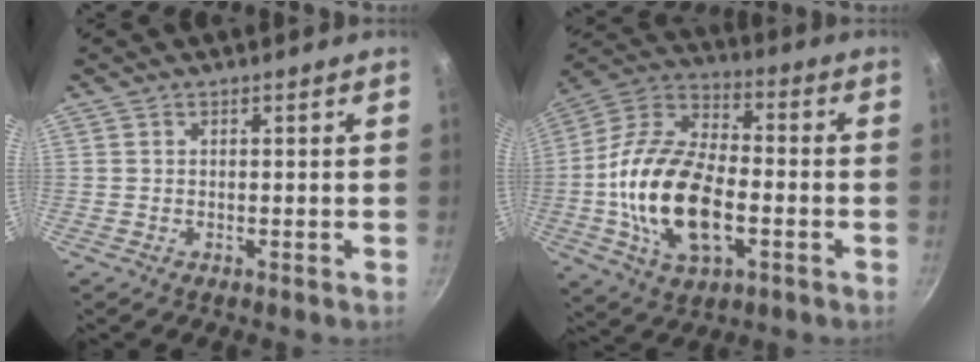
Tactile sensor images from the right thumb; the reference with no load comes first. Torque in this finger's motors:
{"motor_torque": [0.23, 1.45, 2.00, -0.77, 0.61]}